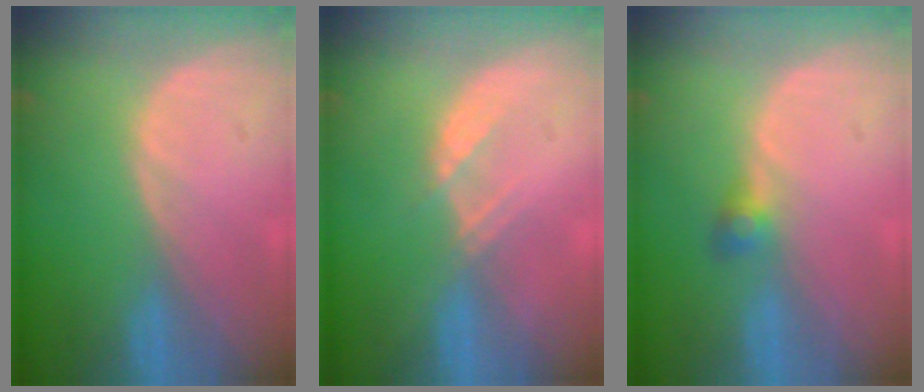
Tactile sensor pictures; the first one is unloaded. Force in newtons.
{"total": 2.3, "press": 2.3, "slide": 0.2}
{"total": 2.5, "press": 2.4, "slide": 0.7}